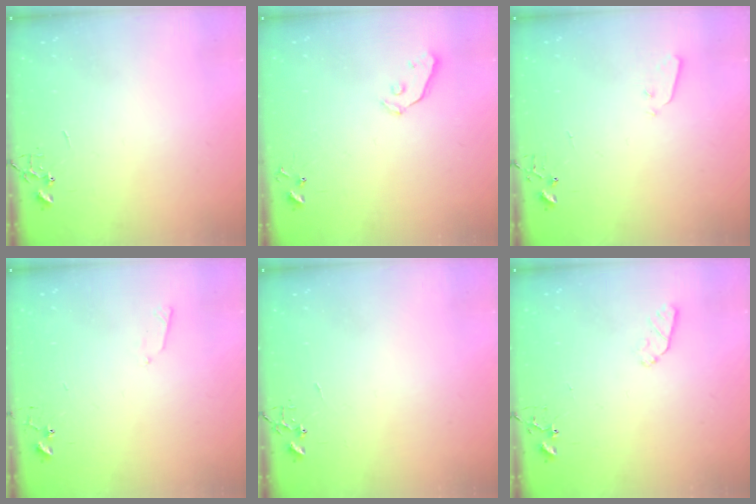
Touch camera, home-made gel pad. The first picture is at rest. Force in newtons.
{"total": 4.7, "press": 4.6, "slide": 0.7}
{"total": 2.9, "press": 2.9, "slide": 0.4}
{"total": 4.1, "press": 4.0, "slide": 0.6}
{"total": 0.0}
{"total": 5.0, "press": 4.9, "slide": 0.7}